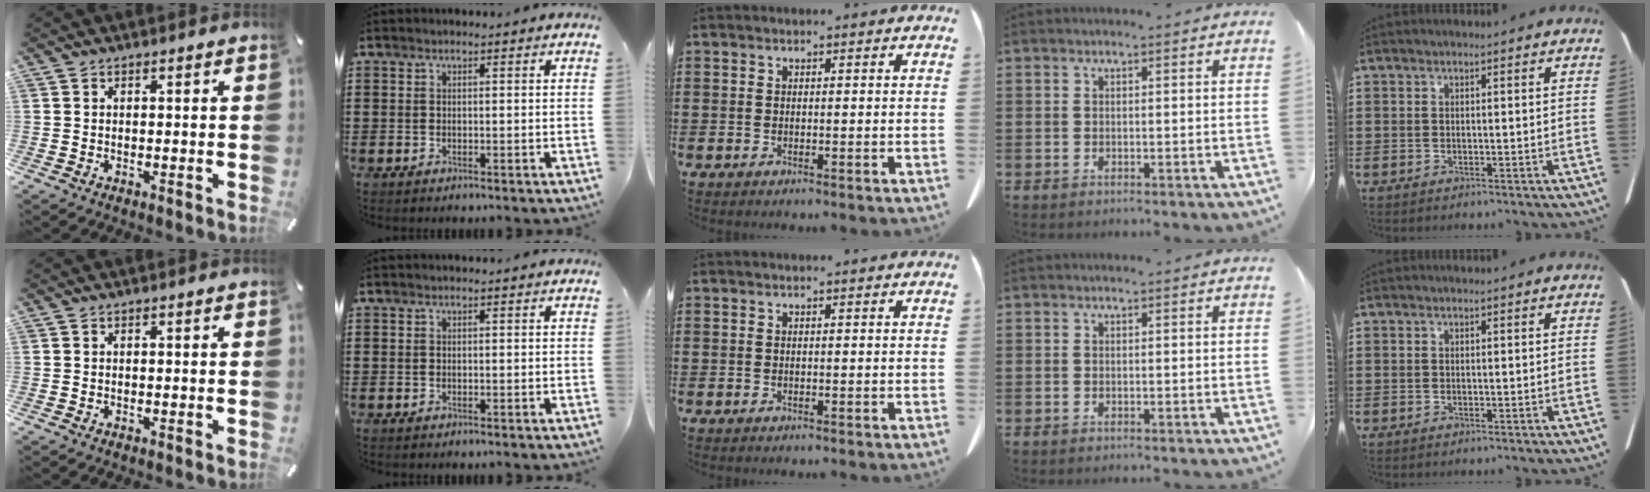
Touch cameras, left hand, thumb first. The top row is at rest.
{}